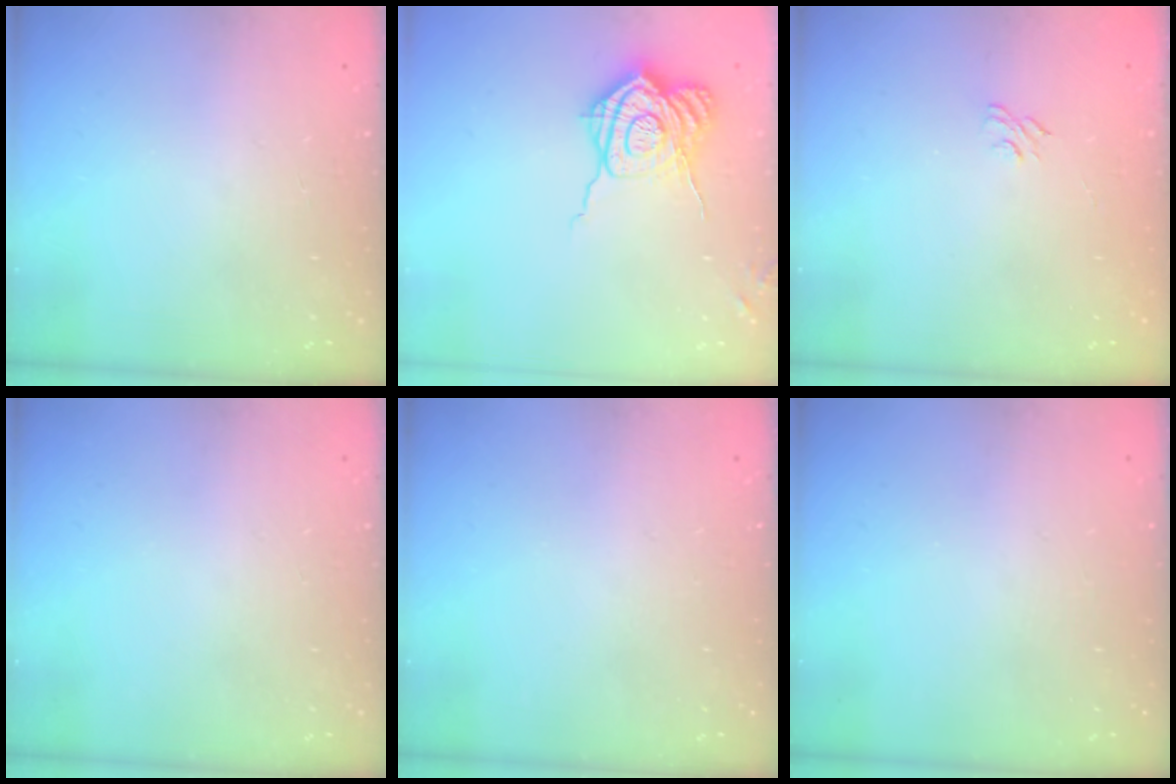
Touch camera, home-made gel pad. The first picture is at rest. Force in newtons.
{"total": 16.2, "press": 16.2, "slide": 0.5}
{"total": 4.2, "press": 4.0, "slide": 1.1}
{"total": 0.0}
{"total": 0.0}
{"total": 0.0}